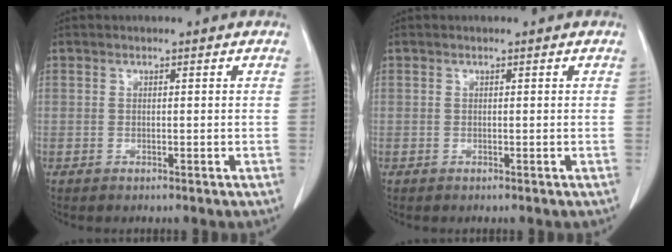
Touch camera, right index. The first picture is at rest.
{"total": 0.0}